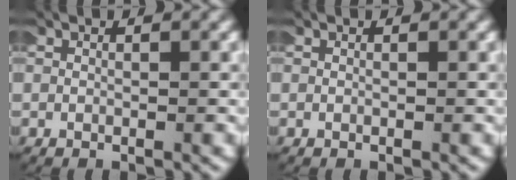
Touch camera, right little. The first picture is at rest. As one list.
[{"total": 0.0}]